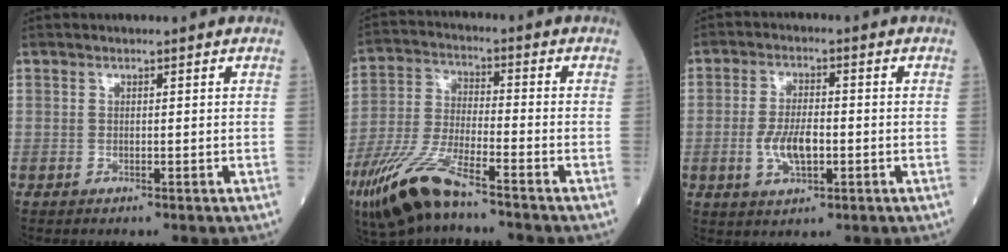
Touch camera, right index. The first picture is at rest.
{"total": 12.3, "force": [-8.6, 2.3, 8.6], "torque": [-0.188, -0.028, -0.165]}
{"total": 6.1, "force": [-1.3, 2.3, 5.5], "torque": [-0.115, -0.001, -0.021]}